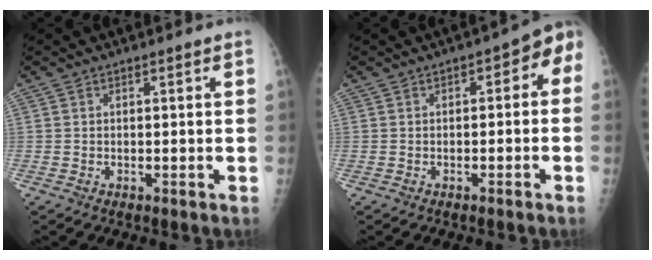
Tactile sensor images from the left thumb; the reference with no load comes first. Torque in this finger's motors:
{"motor_torque": [-0.43, 0.18, -0.14, 0.03, 0.06]}